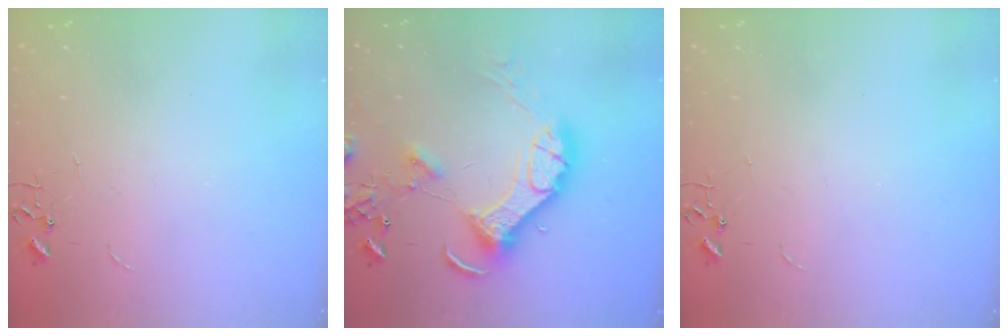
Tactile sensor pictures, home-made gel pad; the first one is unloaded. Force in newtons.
{"total": 16.6, "press": 16.4, "slide": 2.4}
{"total": 0.0}